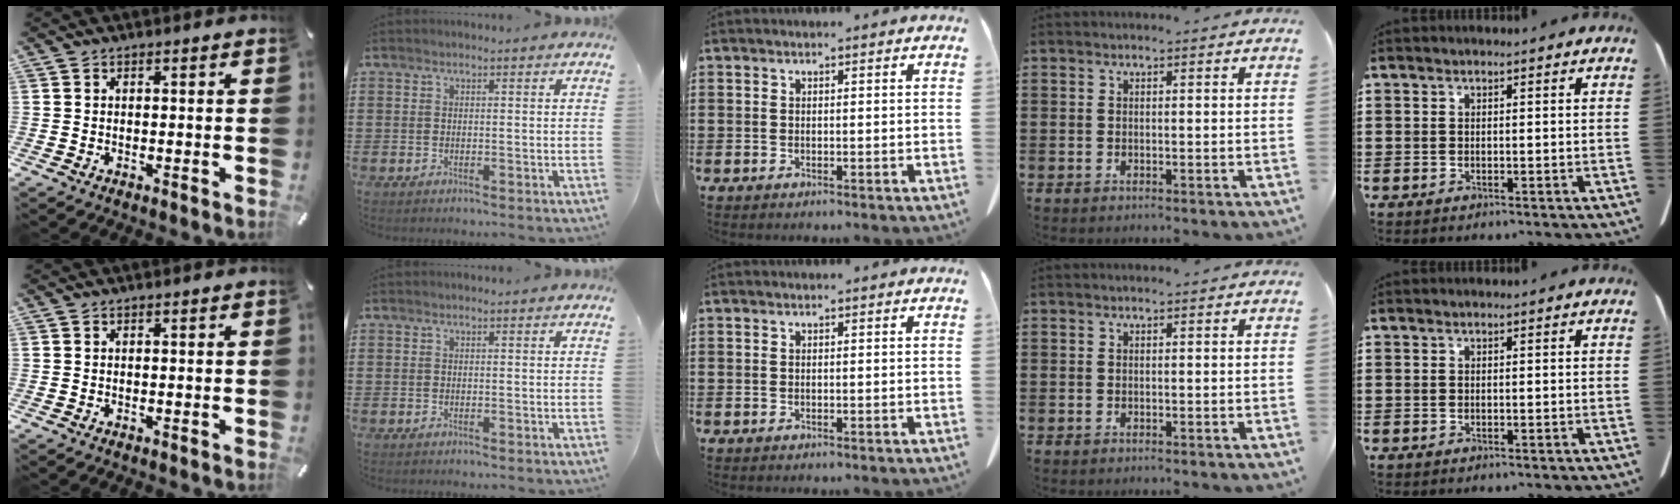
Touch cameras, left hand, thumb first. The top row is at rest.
{}